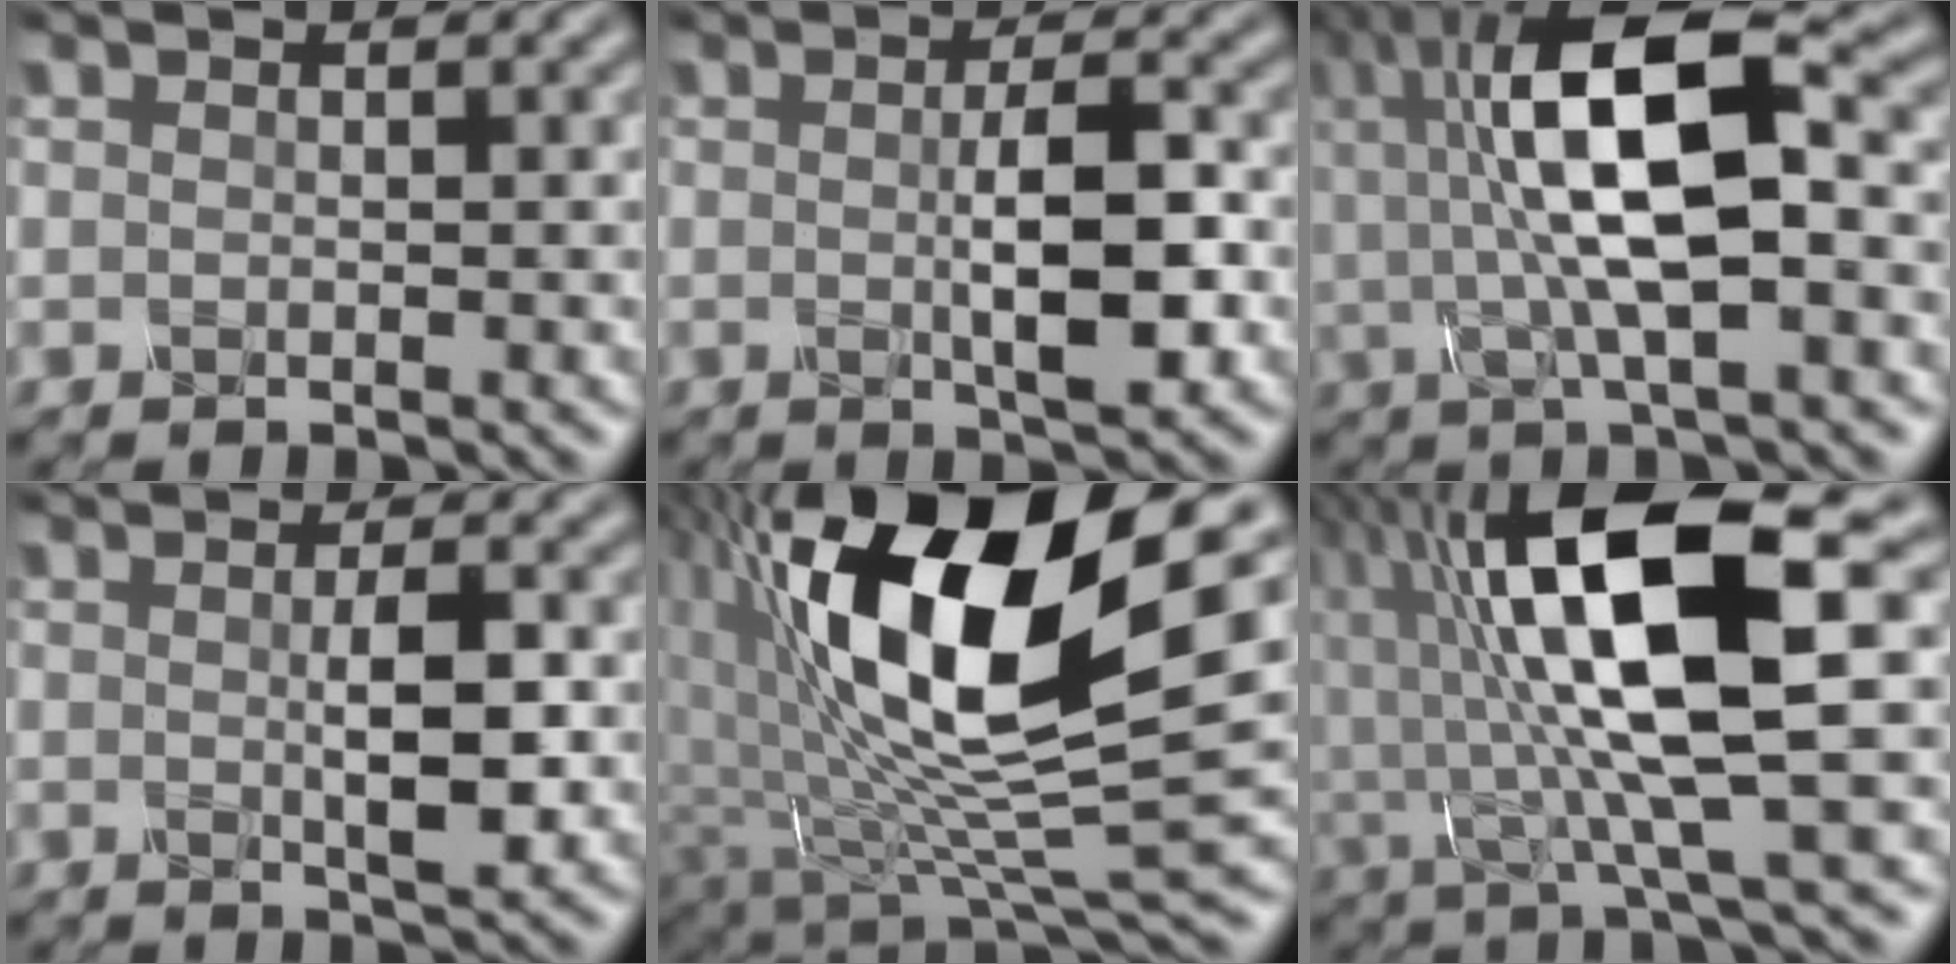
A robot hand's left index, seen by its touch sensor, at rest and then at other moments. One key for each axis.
{"total": 5.1, "fx": -0.2, "fy": 1.3, "fz": 4.9, "tx": -0.086, "ty": 0.000, "tz": -0.004}
{"total": 11.0, "fx": 1.4, "fy": 3.3, "fz": 10.3, "tx": -0.179, "ty": 0.013, "tz": 0.023}
{"total": 3.6, "fx": 0.0, "fy": 0.8, "fz": 3.5, "tx": -0.060, "ty": -0.002, "tz": 0.002}
{"total": 15.9, "fx": 4.3, "fy": 5.8, "fz": 14.2, "tx": -0.263, "ty": -0.006, "tz": 0.074}
{"total": 12.6, "fx": 1.2, "fy": 3.5, "fz": 12.1, "tx": -0.227, "ty": 0.009, "tz": 0.022}